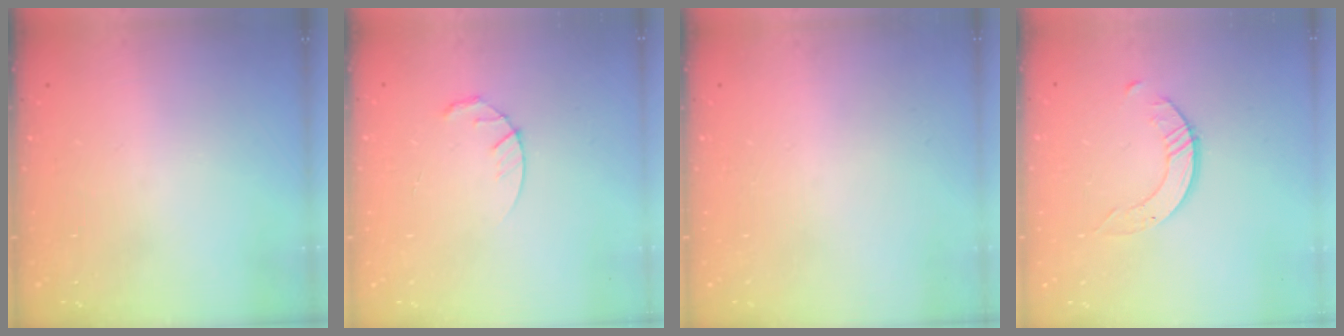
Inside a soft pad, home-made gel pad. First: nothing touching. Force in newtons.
{"total": 3.9, "press": 3.9, "slide": 0.5}
{"total": 0.0}
{"total": 1.6, "press": 1.6, "slide": 0.2}